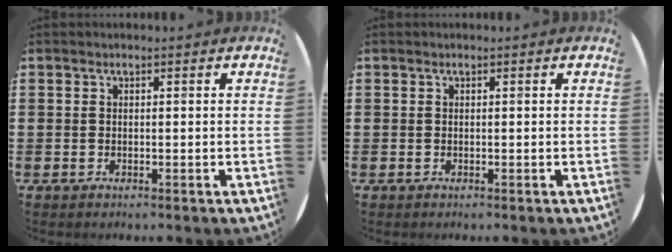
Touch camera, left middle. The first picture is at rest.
{"total": 0.0}